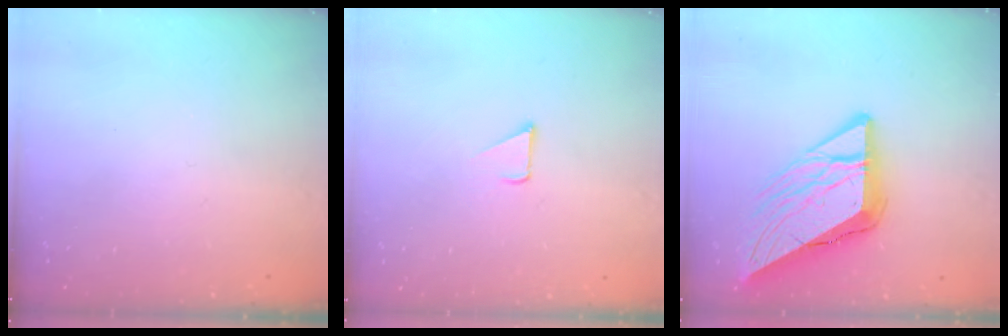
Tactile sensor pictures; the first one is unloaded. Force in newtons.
{"total": 2.4, "press": 2.4, "slide": 0.2}
{"total": 15.9, "press": 15.8, "slide": 1.7}